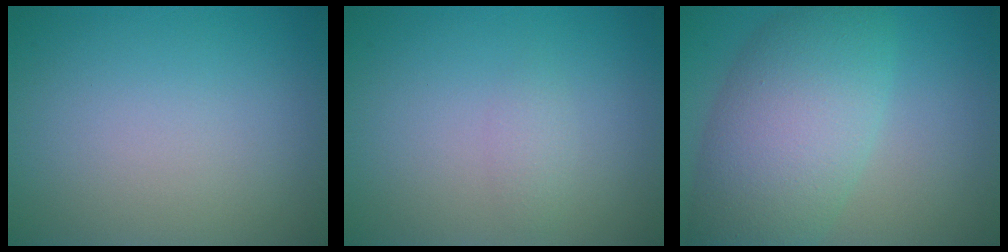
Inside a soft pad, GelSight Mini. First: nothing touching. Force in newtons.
{"total": 1.0, "press": 1.0, "slide": 0.0}
{"total": 8.7, "press": 8.7, "slide": 0.3}